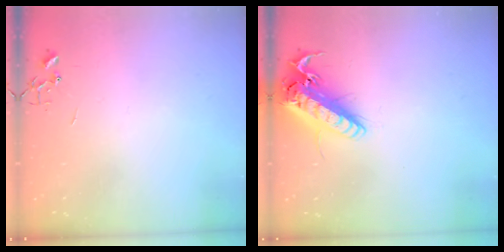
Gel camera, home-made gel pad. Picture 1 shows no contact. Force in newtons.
{"total": 19.1, "press": 18.8, "slide": 3.3}